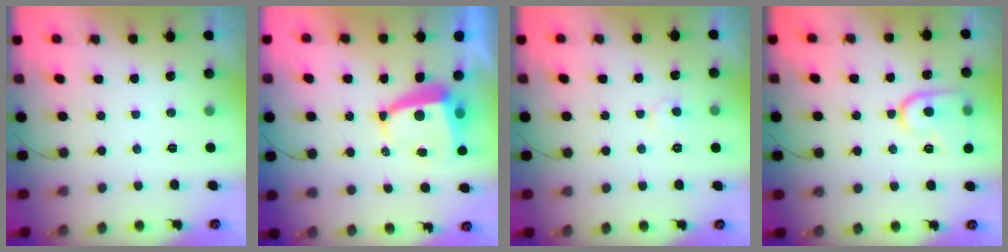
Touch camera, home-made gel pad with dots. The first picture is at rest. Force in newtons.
{"total": 6.1, "press": 6.0, "slide": 1.2}
{"total": 5.0, "press": 4.9, "slide": 0.4}
{"total": 12.9, "press": 12.9, "slide": 1.2}